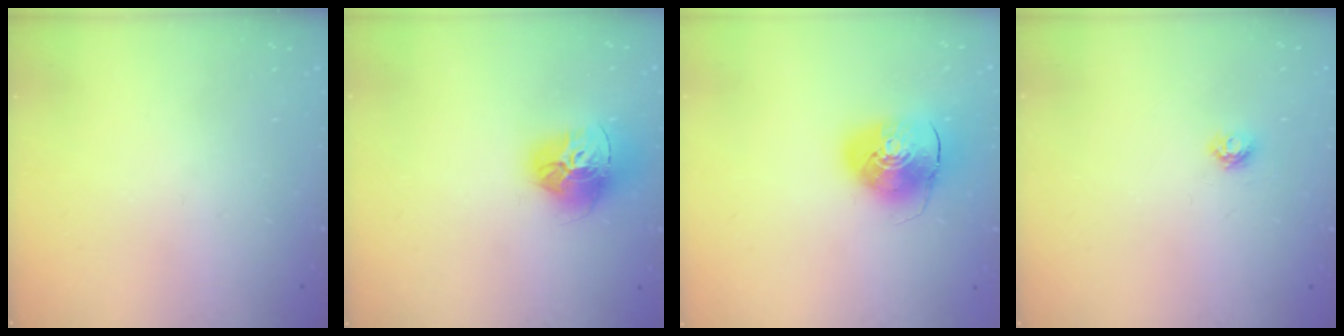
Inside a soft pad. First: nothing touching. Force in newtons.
{"total": 15.7, "press": 15.6, "slide": 1.7}
{"total": 10.1, "press": 10.0, "slide": 1.6}
{"total": 4.0, "press": 4.0, "slide": 0.5}